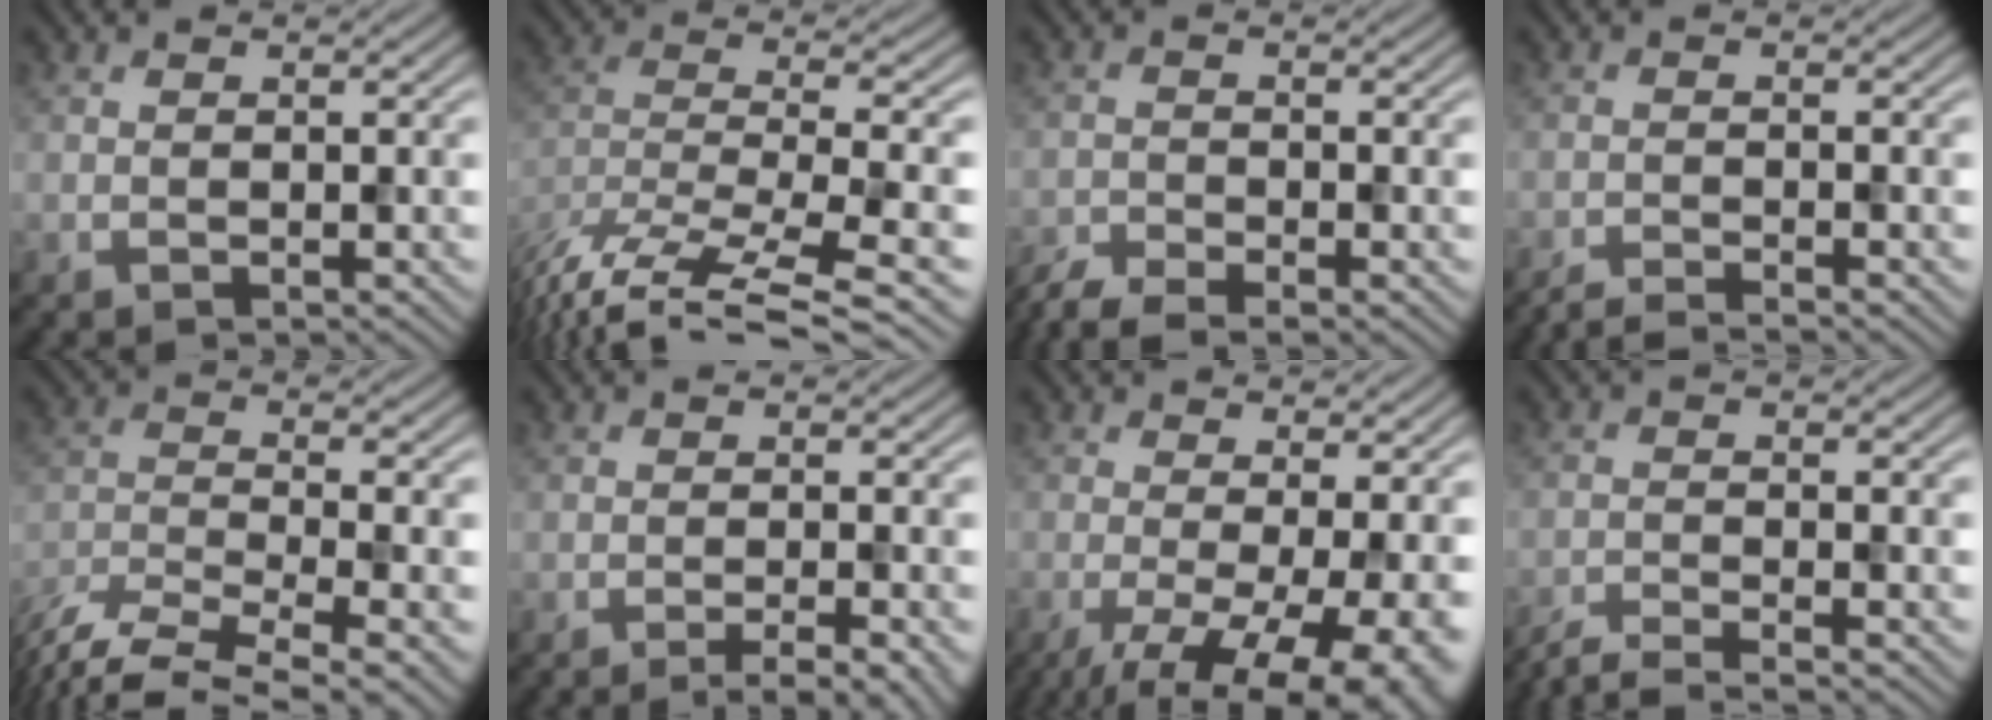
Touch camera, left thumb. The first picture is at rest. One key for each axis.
{"total": 14.0, "fx": -10.6, "fy": 3.5, "fz": 8.5, "tx": -0.171, "ty": -0.008, "tz": -0.168}
{"total": 4.4, "fx": -3.8, "fy": 0.7, "fz": 2.1, "tx": -0.048, "ty": -0.011, "tz": -0.079}
{"total": 3.0, "fx": -2.6, "fy": 0.2, "fz": 1.5, "tx": -0.021, "ty": 0.001, "tz": -0.056}
{"total": 9.6, "fx": -7.6, "fy": 2.2, "fz": 5.4, "tx": -0.115, "ty": -0.020, "tz": -0.138}
{"total": 4.8, "fx": -2.9, "fy": 0.8, "fz": 3.7, "tx": -0.044, "ty": 0.009, "tz": -0.048}
{"total": 11.6, "fx": -3.6, "fy": 3.9, "fz": 10.3, "tx": -0.157, "ty": -0.015, "tz": -0.041}
{"total": 4.7, "fx": -4.0, "fy": 0.5, "fz": 2.4, "tx": -0.040, "ty": -0.002, "tz": -0.084}